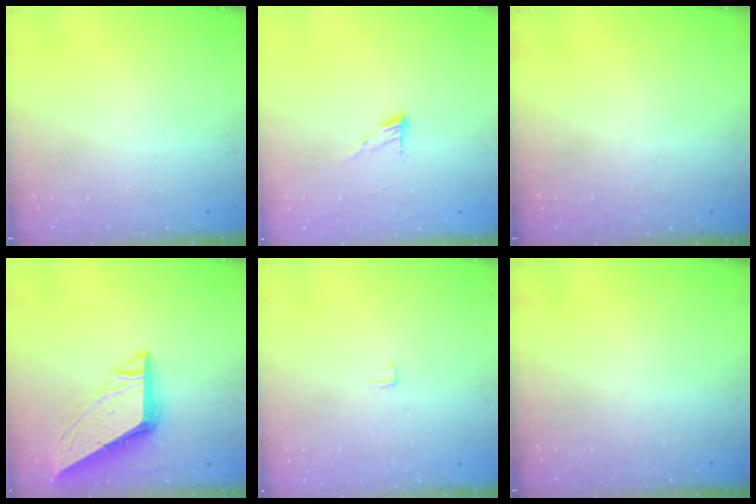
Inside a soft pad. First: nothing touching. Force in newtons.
{"total": 4.6, "press": 4.5, "slide": 0.5}
{"total": 0.0}
{"total": 8.9, "press": 8.9, "slide": 1.0}
{"total": 2.0, "press": 2.0, "slide": 0.2}
{"total": 0.0}